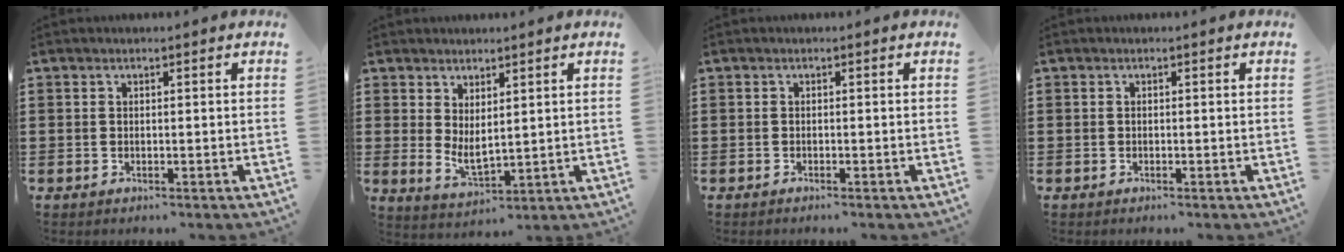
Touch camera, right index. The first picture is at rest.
{"total": 3.2, "force": [1.3, 1.6, 2.5], "torque": [-0.059, -0.002, 0.024]}
{"total": 0.5, "force": [-0.5, -0.2, 0.1], "torque": [-0.003, -0.003, -0.010]}
{"total": 0.0}